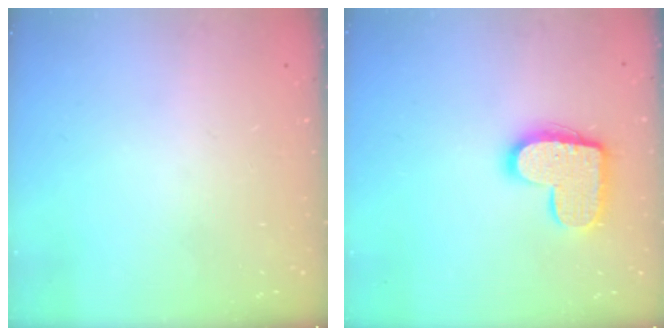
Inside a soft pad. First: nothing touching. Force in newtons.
{"total": 14.6, "press": 14.6, "slide": 0.8}